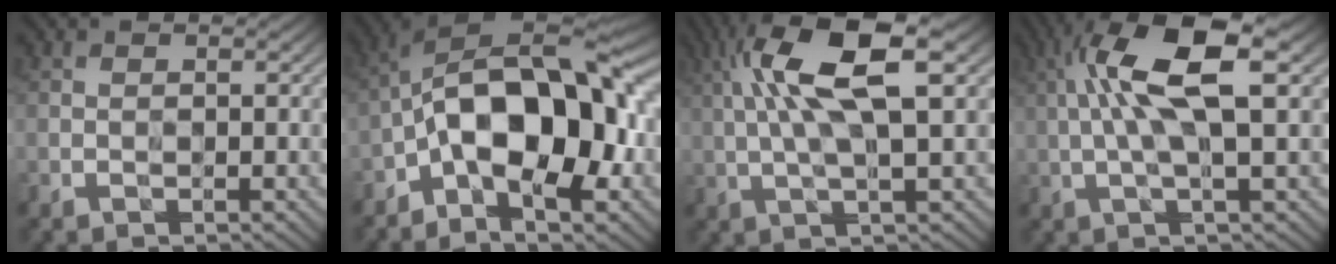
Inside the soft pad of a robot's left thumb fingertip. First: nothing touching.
{"total": 15.3, "force": [-3.0, 7.1, 13.2], "torque": [-0.220, 0.010, -0.053]}
{"total": 9.8, "force": [3.4, 2.4, 8.9], "torque": [-0.178, 0.012, 0.063]}
{"total": 9.3, "force": [2.3, 2.1, 8.8], "torque": [-0.167, 0.017, 0.041]}